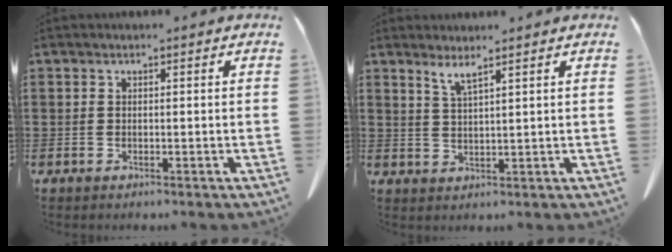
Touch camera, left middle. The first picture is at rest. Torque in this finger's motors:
{"motor_torque": [0.35, 0.34, 0.01, 0.00]}